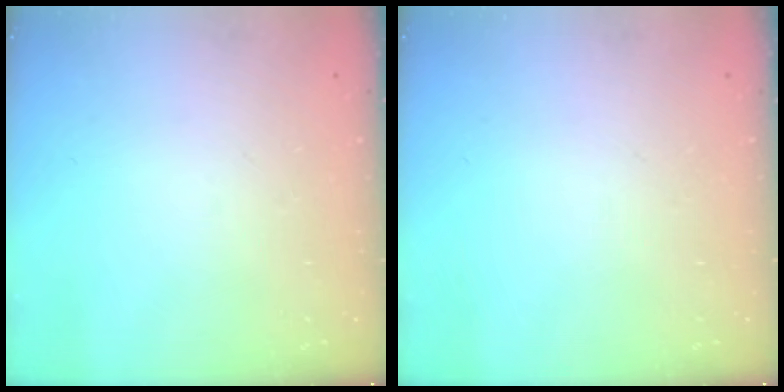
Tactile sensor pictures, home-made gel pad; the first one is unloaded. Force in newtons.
{"total": 0.0}